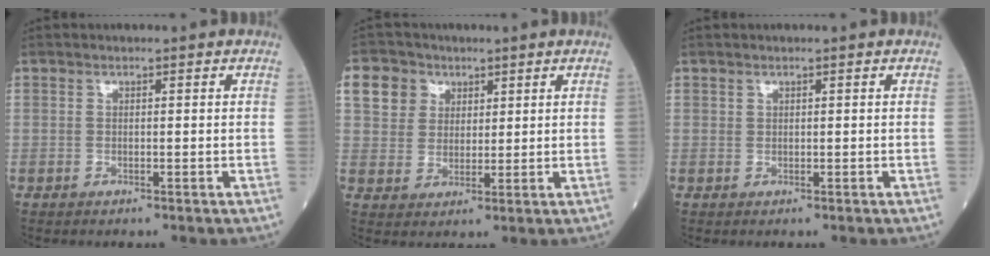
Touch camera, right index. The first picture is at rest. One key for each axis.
{"total": 6.3, "fx": 2.9, "fy": 5.4, "fz": 1.5, "tx": -0.038, "ty": 0.025, "tz": 0.058}
{"total": 0.0}